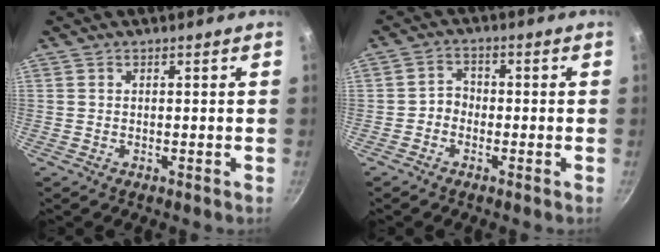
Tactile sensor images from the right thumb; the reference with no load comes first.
{"total": 2.9, "force": [-1.2, 2.4, 1.2], "torque": [-0.005, 0.021, -0.028]}